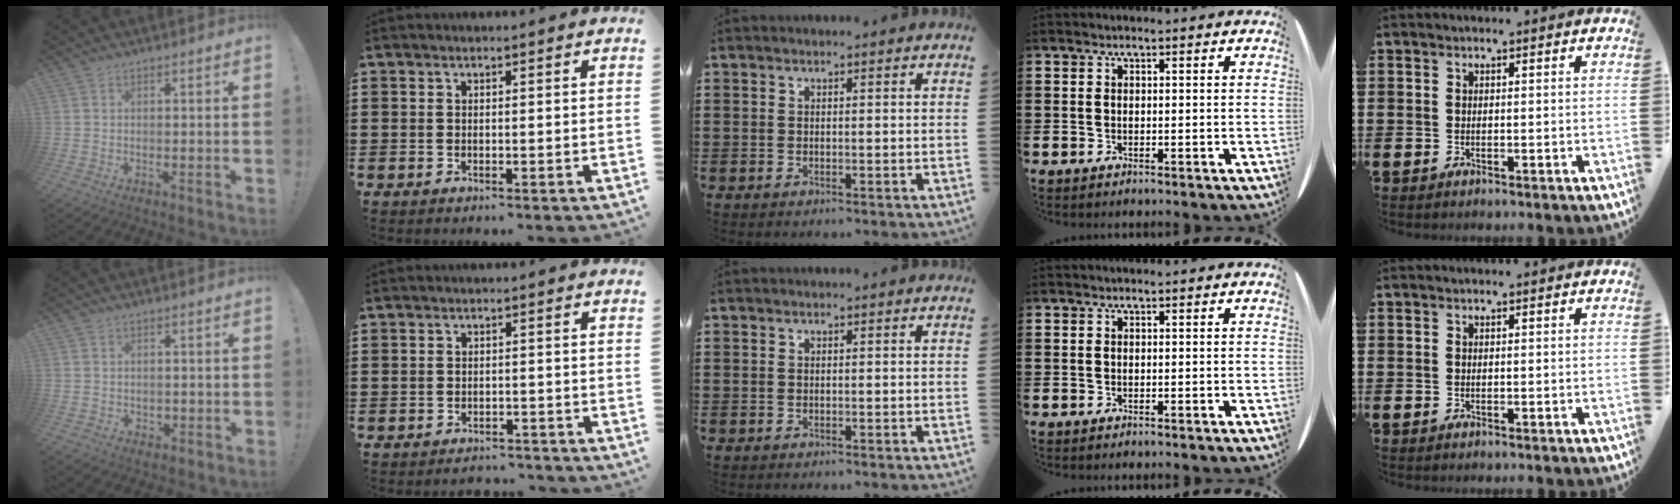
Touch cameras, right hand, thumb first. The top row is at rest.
{"thumb": {"total": 1.1, "force": [0.3, 1.1, 0.1], "torque": [0.004, 0.000, 0.004]}, "index": {"total": 2.0, "force": [-2.0, 0.4, -0.2], "torque": [-0.002, 0.003, -0.046]}}